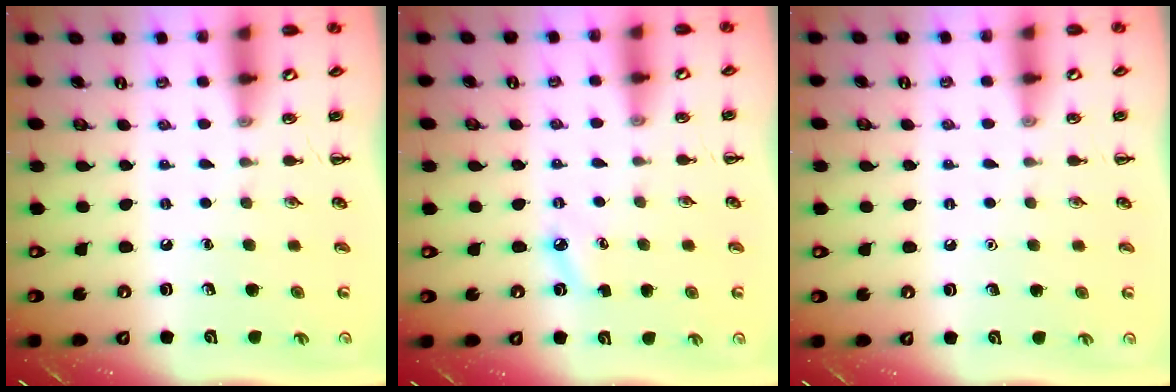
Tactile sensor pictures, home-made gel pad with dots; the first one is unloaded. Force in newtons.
{"total": 4.1, "press": 3.9, "slide": 1.5}
{"total": 1.6, "press": 1.6, "slide": 0.1}